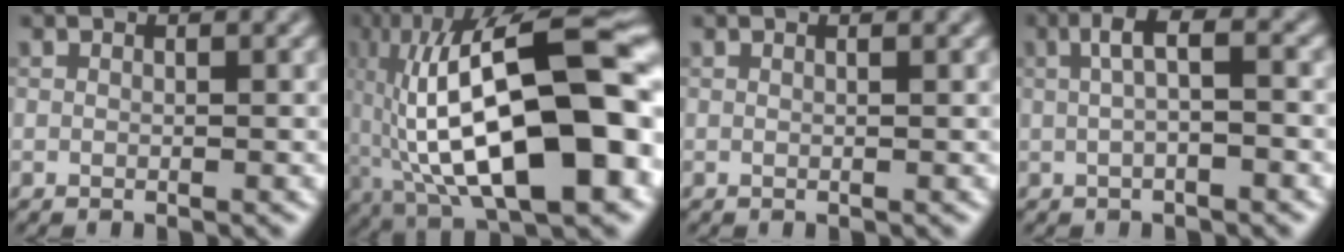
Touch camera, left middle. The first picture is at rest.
{"total": 18.5, "force": [-1.5, 7.0, 17.1], "torque": [-0.259, 0.039, -0.028]}
{"total": 0.7, "force": [0.4, 0.3, 0.5], "torque": [-0.003, 0.001, 0.000]}
{"total": 3.0, "force": [0.2, 0.7, 2.9], "torque": [-0.055, 0.008, 0.003]}